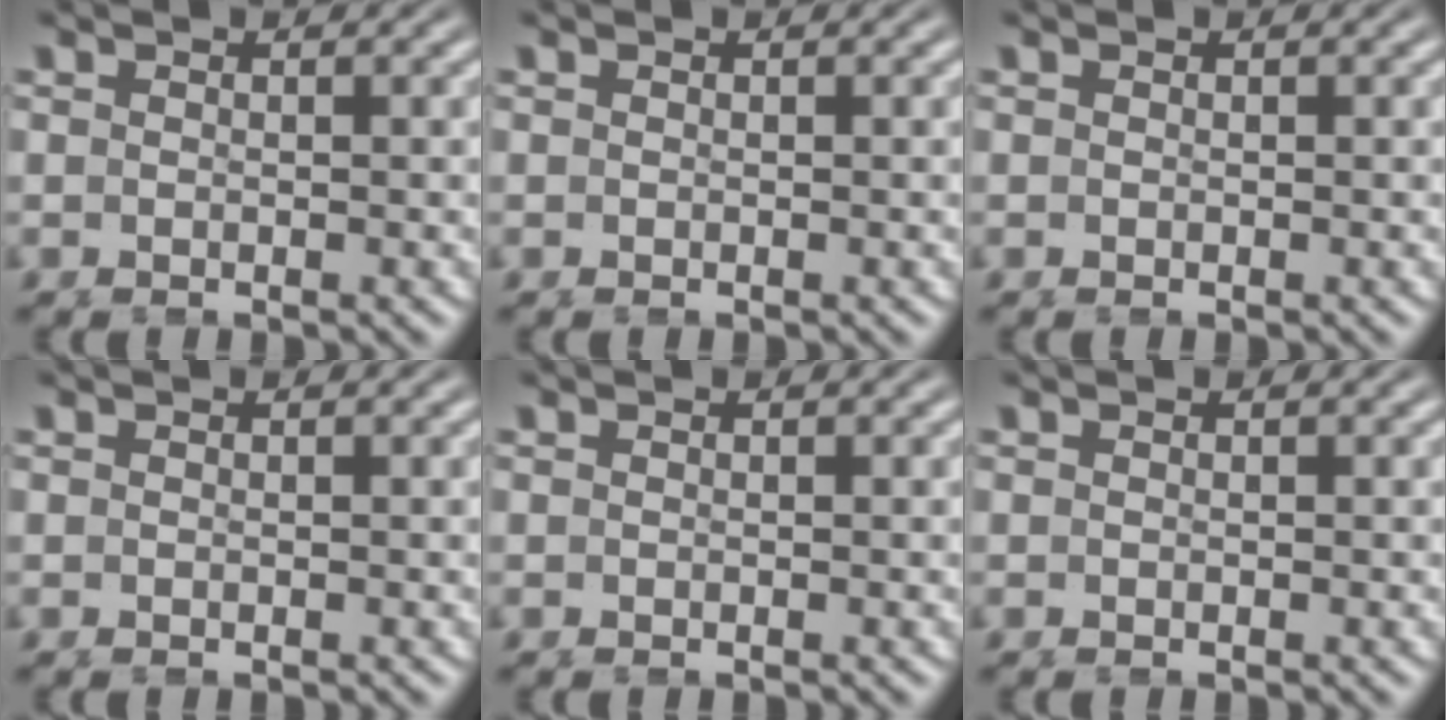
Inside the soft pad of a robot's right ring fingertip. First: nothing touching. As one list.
[{"total": 0.0}, {"total": 0.0}, {"total": 0.0}, {"total": 0.0}, {"total": 0.0}]